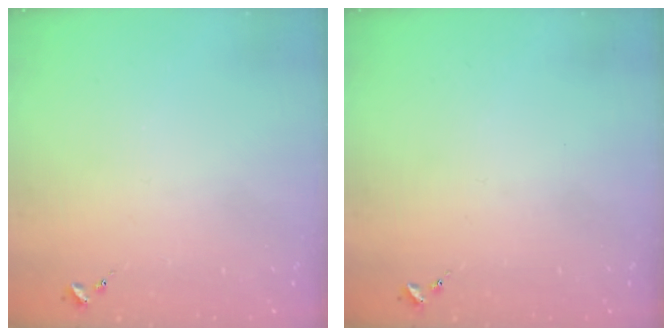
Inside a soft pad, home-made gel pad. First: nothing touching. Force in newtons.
{"total": 0.0}